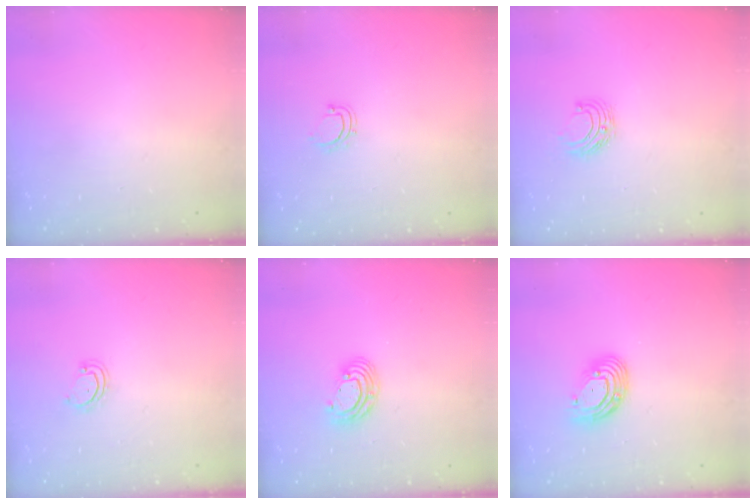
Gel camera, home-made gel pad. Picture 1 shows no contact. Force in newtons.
{"total": 4.3, "press": 4.2, "slide": 0.6}
{"total": 6.4, "press": 6.3, "slide": 0.7}
{"total": 2.9, "press": 2.9, "slide": 0.3}
{"total": 7.6, "press": 7.5, "slide": 1.2}
{"total": 10.3, "press": 10.3, "slide": 1.0}